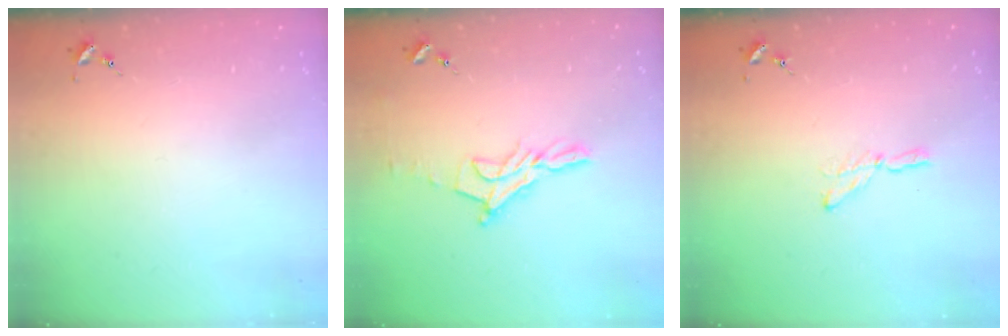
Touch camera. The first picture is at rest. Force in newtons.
{"total": 12.2, "press": 12.1, "slide": 1.0}
{"total": 4.5, "press": 4.5, "slide": 0.3}